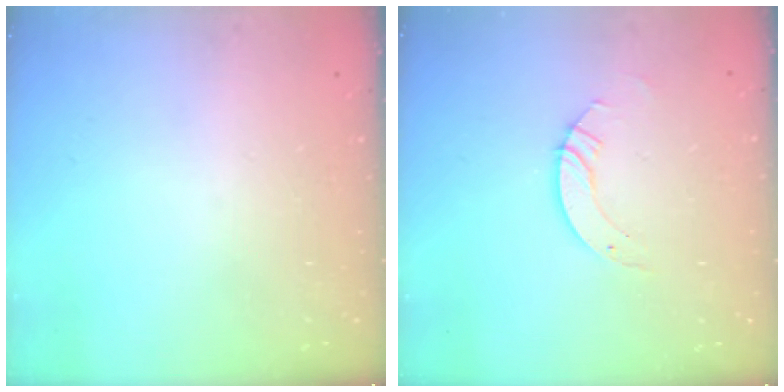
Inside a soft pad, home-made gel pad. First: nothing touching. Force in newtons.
{"total": 3.9, "press": 3.8, "slide": 0.3}